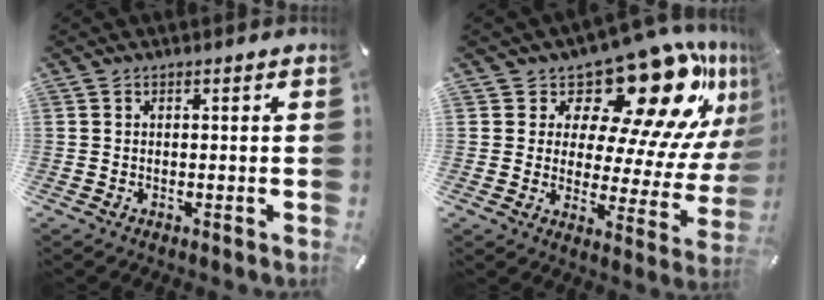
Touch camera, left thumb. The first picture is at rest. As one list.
[{"total": 20.7, "force": [14.7, 8.4, 11.9], "torque": [-0.155, -0.128, 0.238]}]